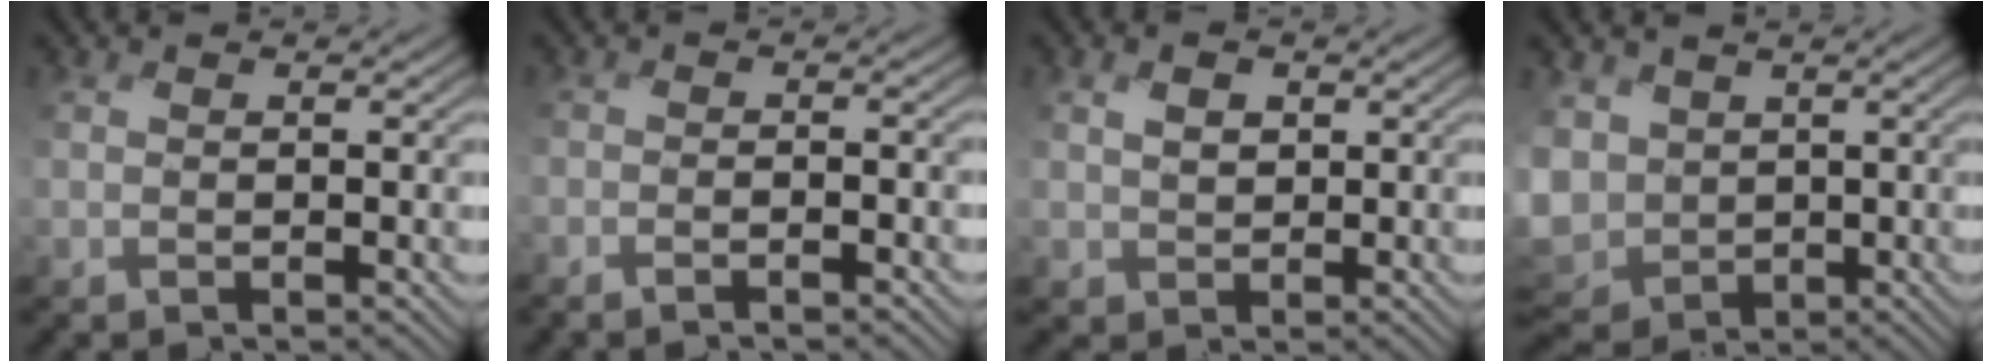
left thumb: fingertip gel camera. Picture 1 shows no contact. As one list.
[{"total": 1.4, "force": [-1.3, -0.1, 0.2], "torque": [-0.001, 0.002, -0.031]}, {"total": 2.4, "force": [0.3, 2.1, 1.2], "torque": [-0.030, 0.000, 0.001]}, {"total": 8.0, "force": [-0.1, 6.2, 5.0], "torque": [-0.155, -0.012, -0.021]}]